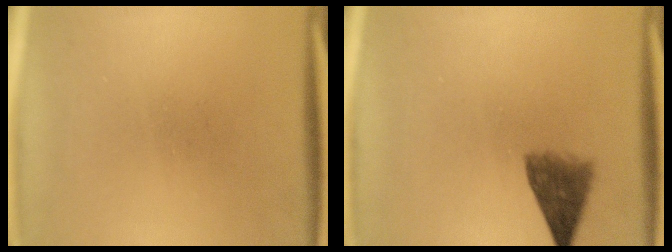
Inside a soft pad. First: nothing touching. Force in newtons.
{"total": 4.9}